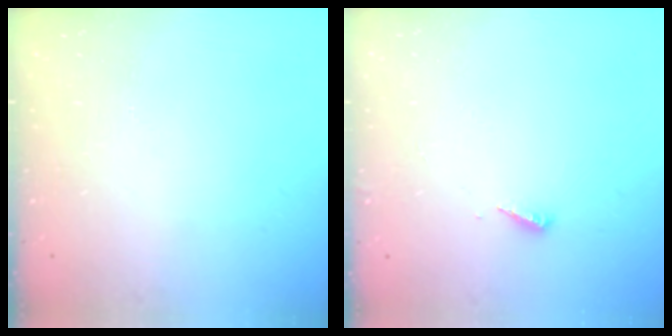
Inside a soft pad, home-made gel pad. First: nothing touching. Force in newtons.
{"total": 2.0, "press": 2.0, "slide": 0.2}